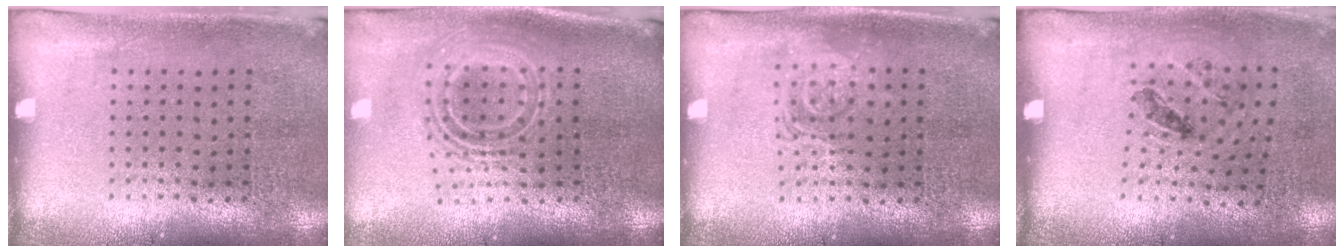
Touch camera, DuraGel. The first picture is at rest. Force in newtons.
{"total": 2.1, "press": 1.6, "slide": 1.4}
{"total": 1.1, "press": 1.1, "slide": 0.2}
{"total": 1.2, "press": 0.8, "slide": 1.0}